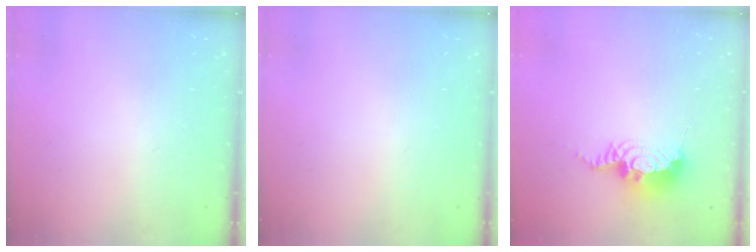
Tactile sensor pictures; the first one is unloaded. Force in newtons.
{"total": 0.0}
{"total": 9.7, "press": 9.7, "slide": 1.1}